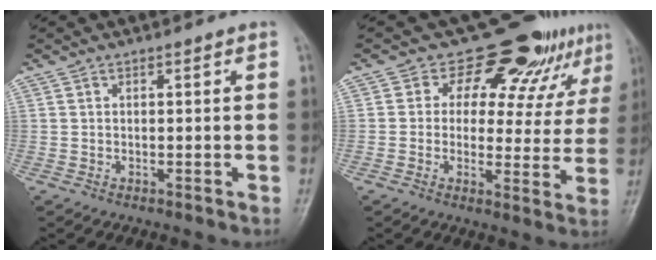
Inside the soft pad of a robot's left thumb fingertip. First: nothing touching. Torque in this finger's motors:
{"motor_torque": [-0.08, 0.22, -0.16, -0.19, 0.08]}